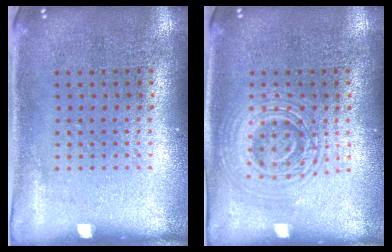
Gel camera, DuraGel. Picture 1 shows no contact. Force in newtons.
{"total": 2.8, "press": 2.8, "slide": 0.5}